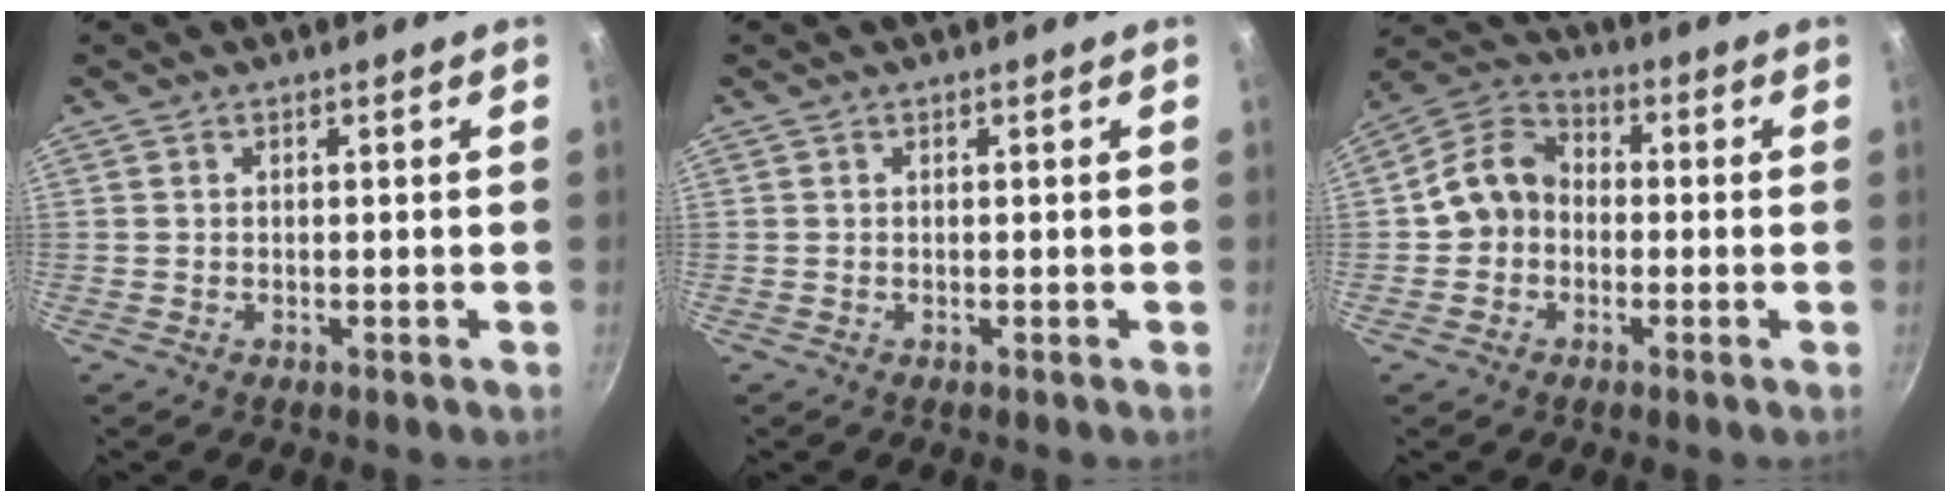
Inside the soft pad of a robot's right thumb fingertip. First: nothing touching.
{"total": 0.0}
{"total": 9.0, "force": [-1.0, 7.5, 4.9], "torque": [-0.059, 0.030, -0.042]}